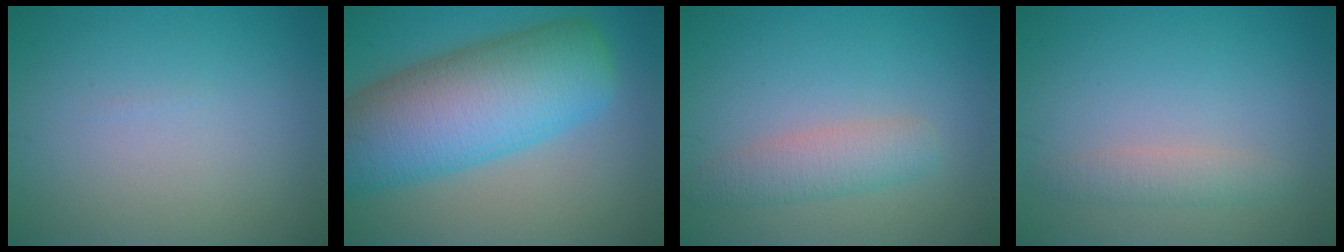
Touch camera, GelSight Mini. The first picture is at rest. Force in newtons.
{"total": 12.4, "press": 12.4, "slide": 0.3}
{"total": 3.0, "press": 3.0, "slide": 0.1}
{"total": 1.8, "press": 1.8, "slide": 0.2}